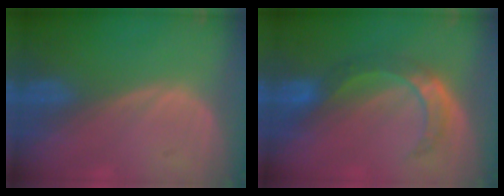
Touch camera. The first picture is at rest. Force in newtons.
{"total": 5.7, "press": 5.7, "slide": 0.2}